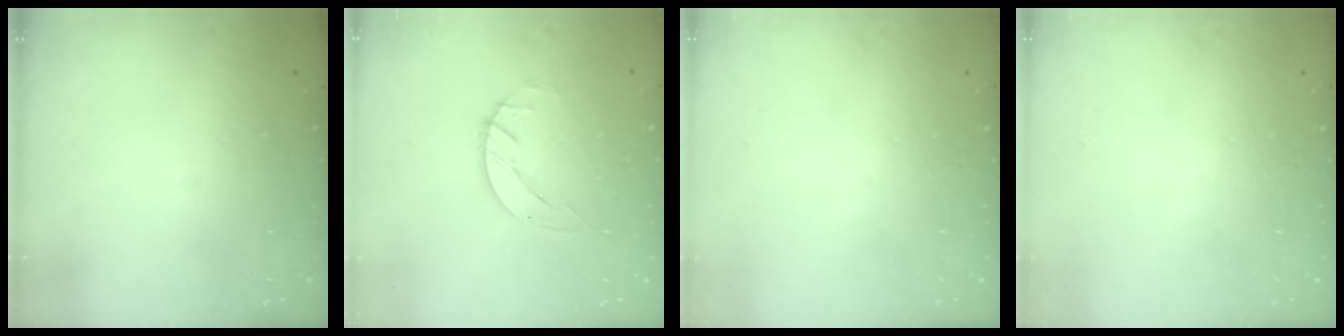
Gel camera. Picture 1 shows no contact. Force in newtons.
{"total": 1.4, "press": 1.4, "slide": 0.2}
{"total": 0.0}
{"total": 0.0}